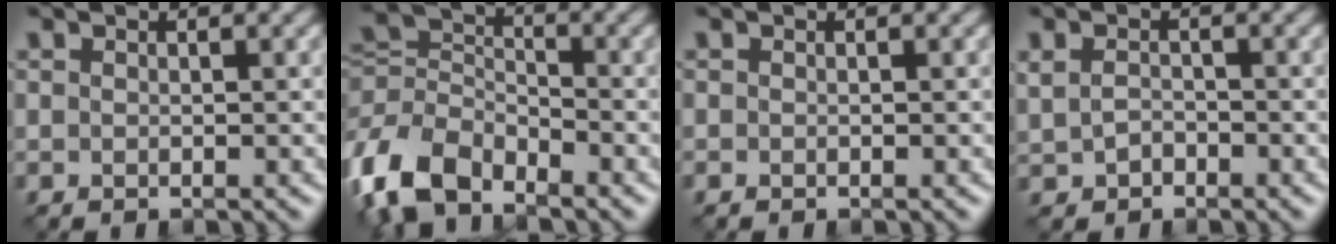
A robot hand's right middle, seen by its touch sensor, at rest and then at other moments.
{"total": 7.7, "force": [-4.7, 4.3, 4.4], "torque": [-0.100, 0.003, -0.107]}
{"total": 0.0}
{"total": 1.4, "force": [-0.4, 1.0, 0.8], "torque": [-0.022, 0.001, -0.007]}